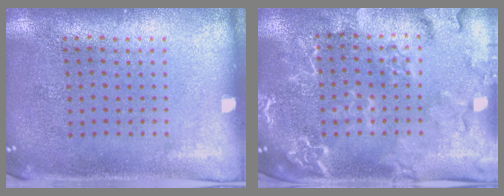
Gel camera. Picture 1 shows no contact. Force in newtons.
{"total": 2.5, "press": 2.4, "slide": 0.7}